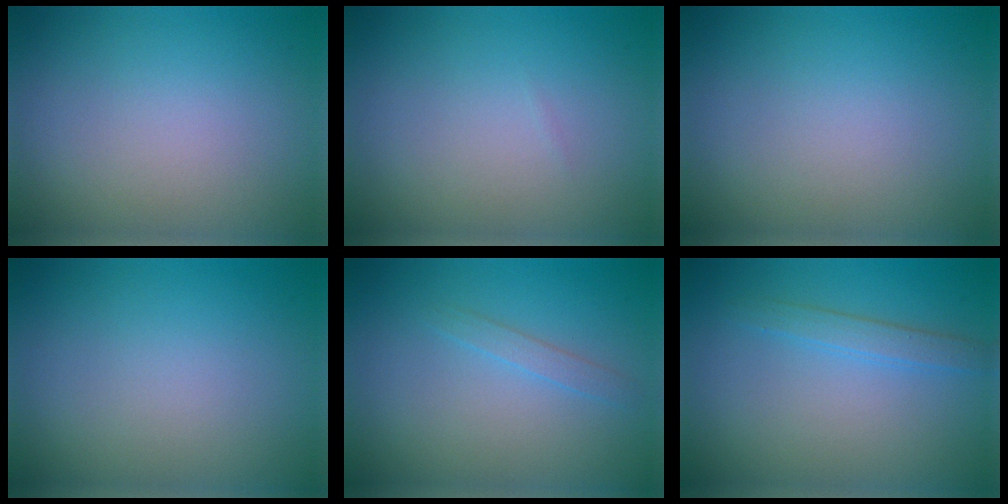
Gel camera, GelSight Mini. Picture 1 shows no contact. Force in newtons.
{"total": 0.0}
{"total": 0.0}
{"total": 0.0}
{"total": 1.1, "press": 1.1, "slide": 0.0}
{"total": 1.7, "press": 1.7, "slide": 0.0}